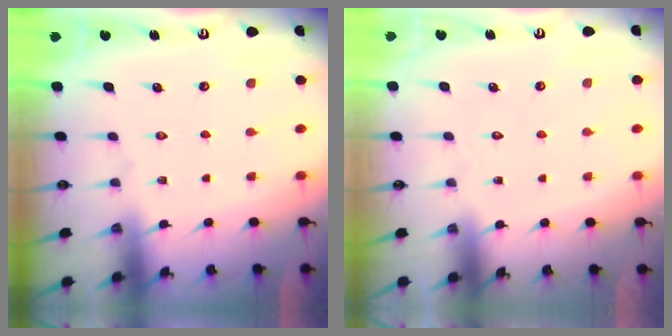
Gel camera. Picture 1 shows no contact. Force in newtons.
{"total": 1.8, "press": 1.7, "slide": 0.1}